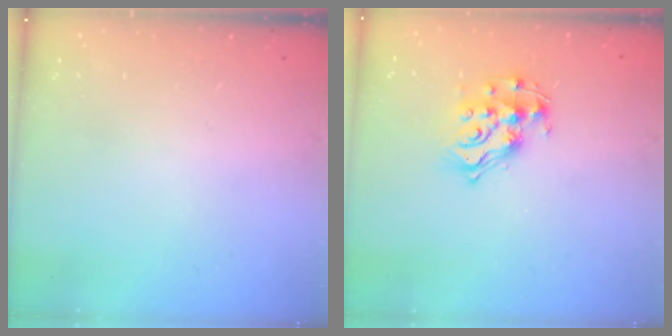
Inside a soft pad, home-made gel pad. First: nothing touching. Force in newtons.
{"total": 12.6, "press": 12.6, "slide": 0.8}